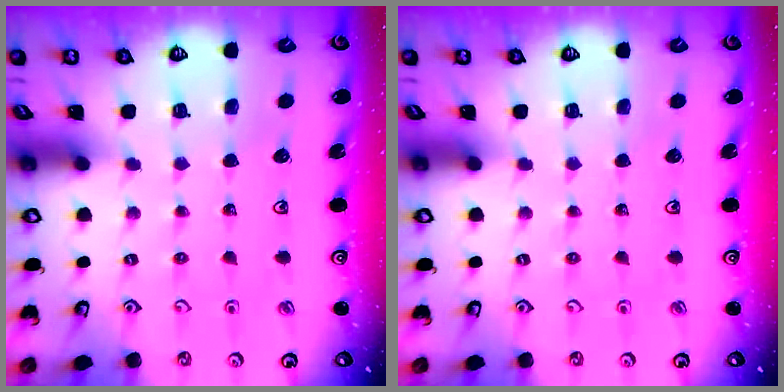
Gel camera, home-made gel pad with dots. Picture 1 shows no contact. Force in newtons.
{"total": 0.0}